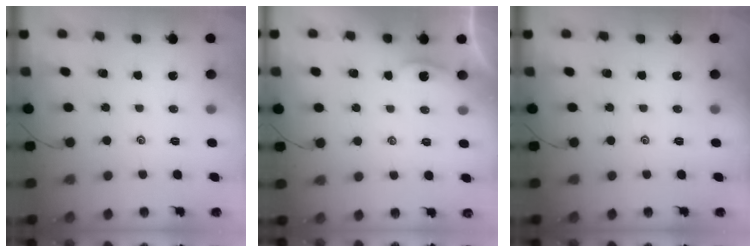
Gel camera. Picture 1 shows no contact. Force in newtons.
{"total": 1.2, "press": 1.2, "slide": 0.1}
{"total": 0.0}